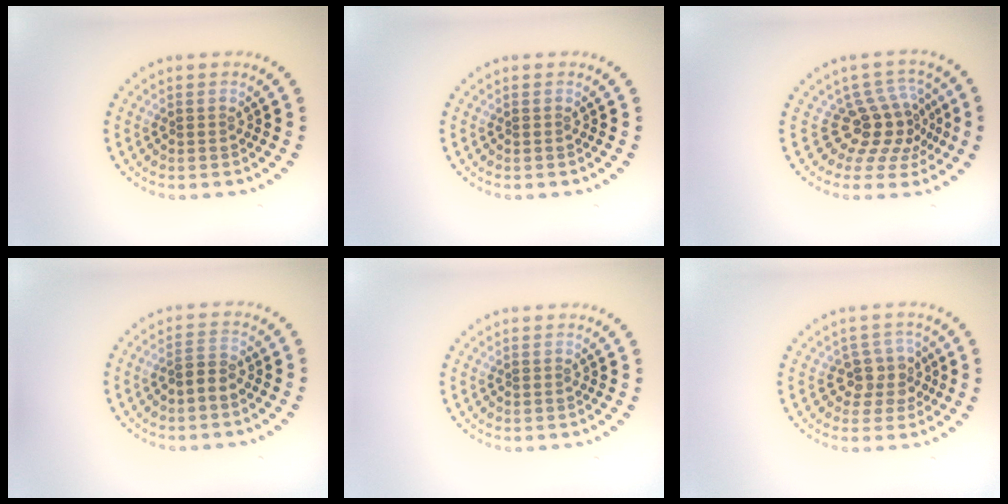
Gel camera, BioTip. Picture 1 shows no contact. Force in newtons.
{"total": 0.0}
{"total": 4.1, "press": 2.9, "slide": 3.0}
{"total": 1.9, "press": 1.8, "slide": 0.8}
{"total": 0.0}
{"total": 3.1, "press": 2.4, "slide": 1.9}